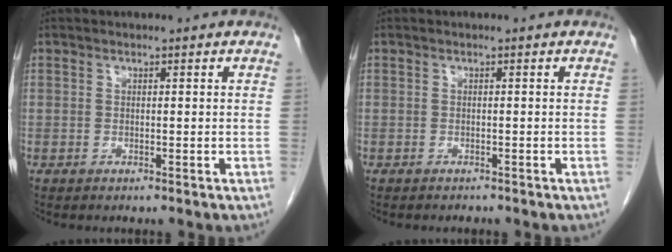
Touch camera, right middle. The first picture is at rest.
{"total": 1.2, "force": [-1.1, 0.5, 0.2], "torque": [-0.009, -0.001, -0.014]}